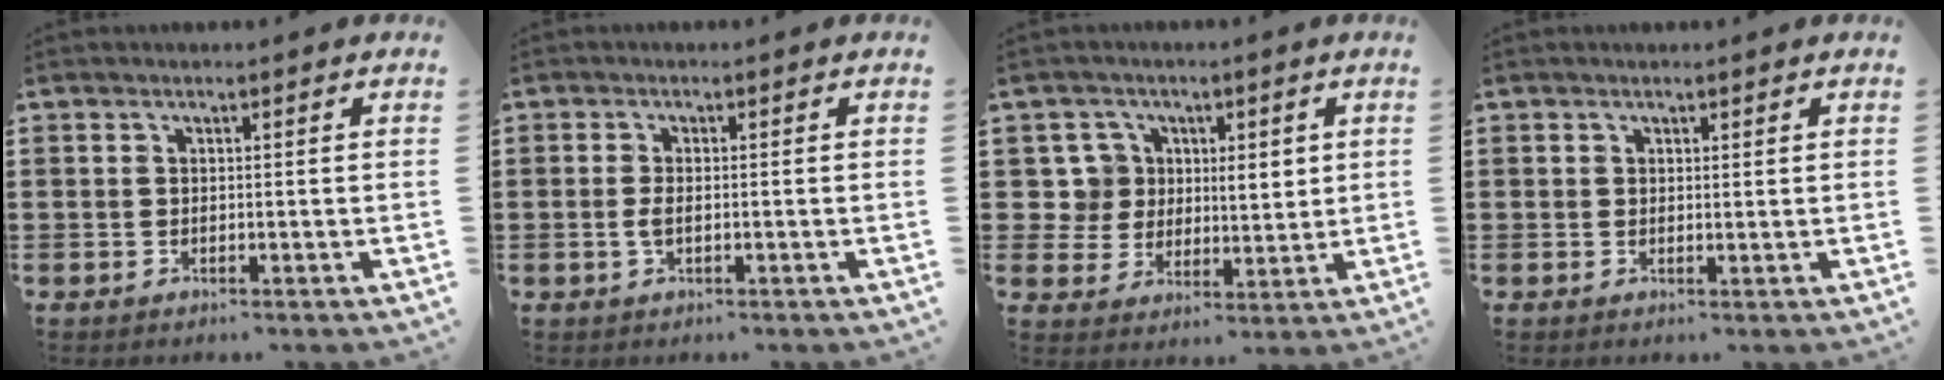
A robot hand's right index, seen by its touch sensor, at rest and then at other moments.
{"total": 1.9, "force": [-0.3, 0.6, 1.7], "torque": [-0.048, -0.007, -0.011]}
{"total": 6.3, "force": [2.2, 5.7, 1.8], "torque": [-0.066, 0.019, 0.041]}
{"total": 0.6, "force": [0.5, 0.2, 0.1], "torque": [-0.003, 0.001, 0.011]}